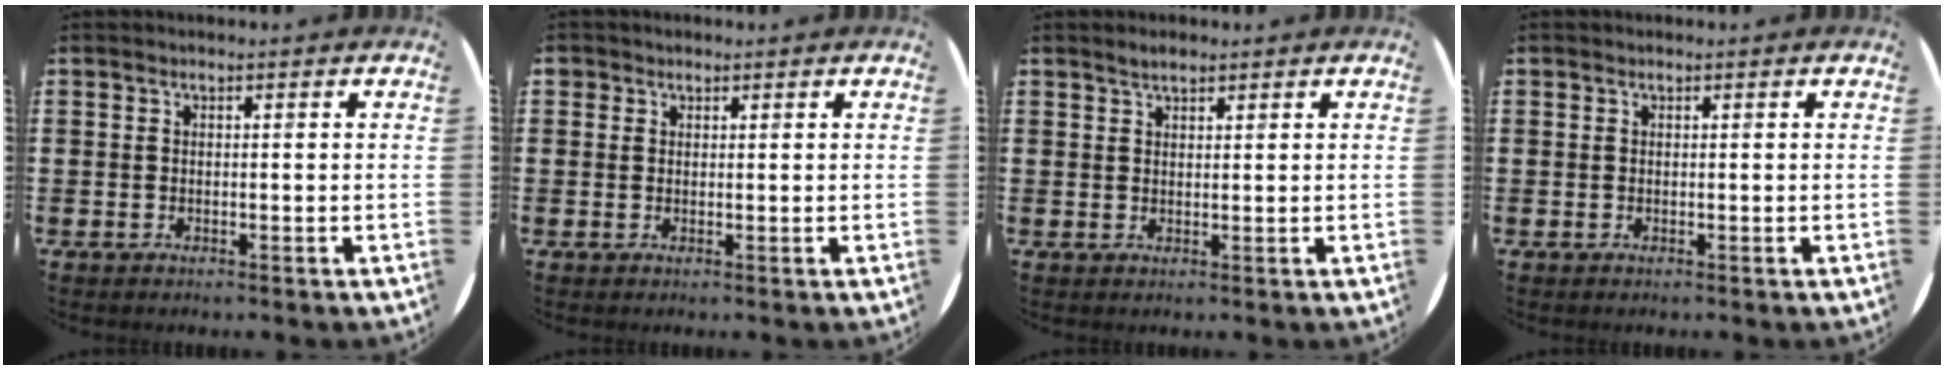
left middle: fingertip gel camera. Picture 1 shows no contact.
{"total": 1.1, "force": [0.8, 0.7, 0.0], "torque": [0.006, 0.000, 0.015]}
{"total": 1.7, "force": [1.5, 0.5, 0.5], "torque": [-0.013, 0.003, 0.028]}
{"total": 0.0}